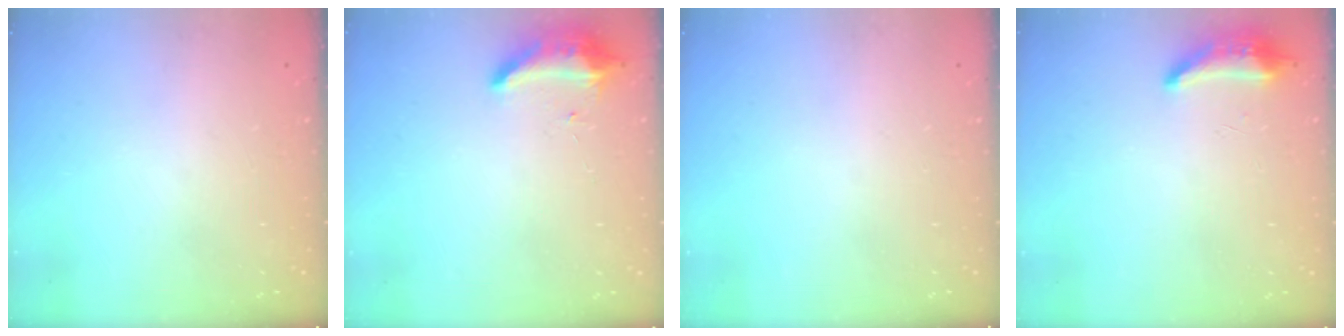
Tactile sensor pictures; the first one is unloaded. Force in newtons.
{"total": 8.3, "press": 8.3, "slide": 0.2}
{"total": 0.0}
{"total": 8.7, "press": 8.5, "slide": 2.0}